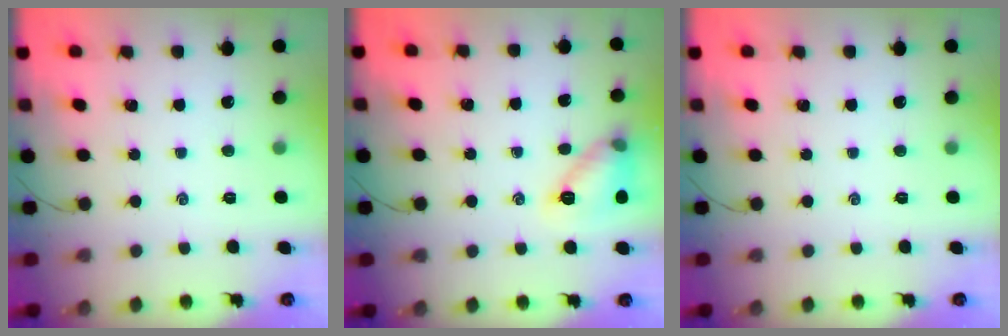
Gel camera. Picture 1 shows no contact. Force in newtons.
{"total": 11.3, "press": 11.3, "slide": 0.4}
{"total": 0.0}